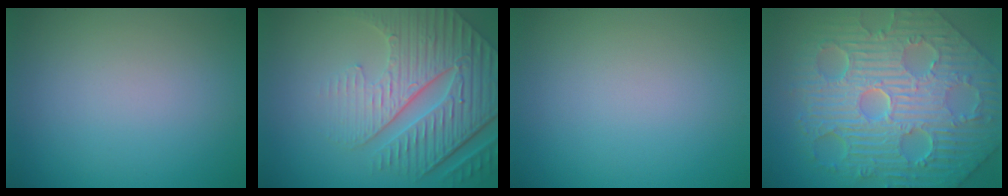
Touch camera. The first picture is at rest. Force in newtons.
{"total": 8.3, "press": 6.0, "slide": 5.8}
{"total": 0.0}
{"total": 12.4, "press": 8.2, "slide": 9.3}